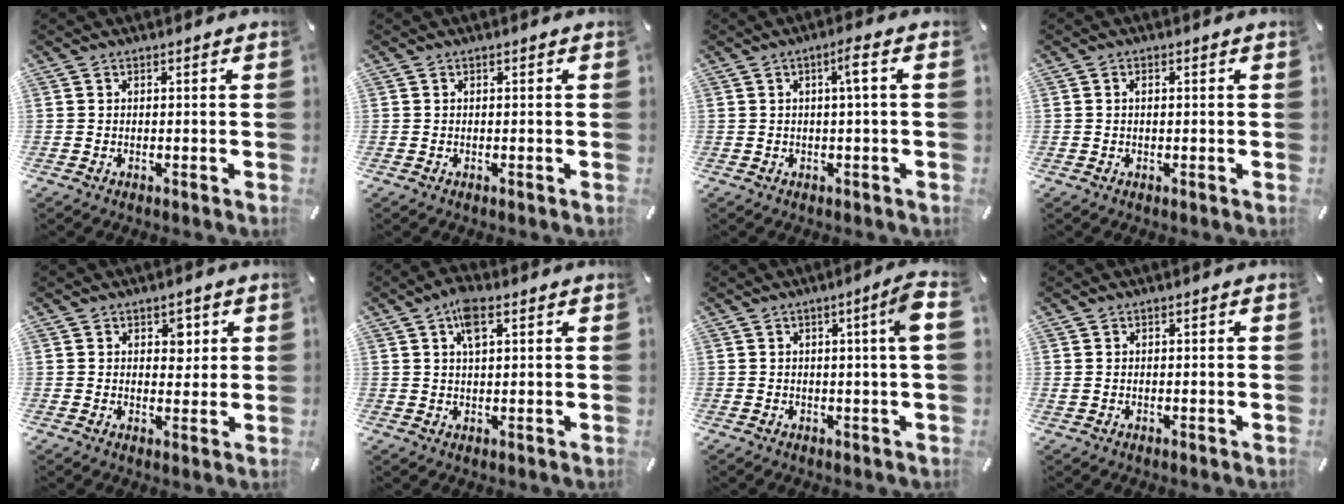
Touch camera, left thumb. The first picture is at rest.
{"total": 0.0}
{"total": 4.0, "force": [0.5, 0.3, 4.0], "torque": [-0.078, 0.002, 0.004]}
{"total": 1.0, "force": [0.1, 0.5, 0.8], "torque": [-0.018, 0.003, 0.000]}
{"total": 3.8, "force": [1.6, 2.8, 2.1], "torque": [-0.007, -0.010, 0.017]}
{"total": 5.7, "force": [2.6, 2.5, 4.4], "torque": [-0.081, 0.001, 0.042]}
{"total": 6.6, "force": [1.3, 0.3, 6.5], "torque": [-0.094, -0.012, 0.015]}
{"total": 0.6, "force": [0.0, 0.5, 0.4], "torque": [-0.009, 0.002, 0.000]}